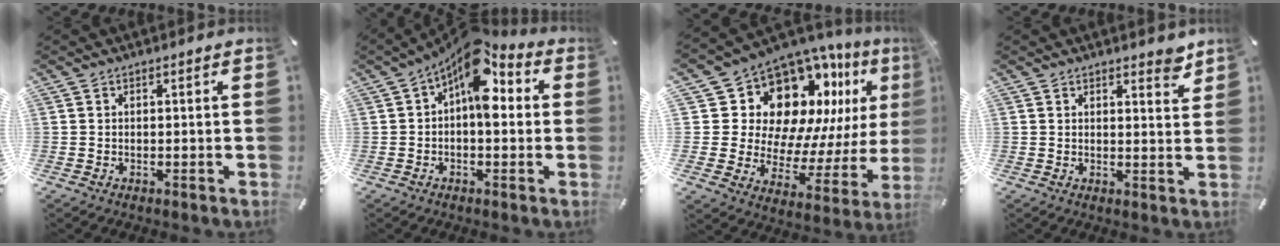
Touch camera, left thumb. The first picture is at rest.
{"total": 10.7, "force": [3.9, 5.2, 8.4], "torque": [-0.123, -0.034, 0.067]}
{"total": 17.4, "force": [10.5, 10.9, 8.6], "torque": [-0.149, -0.107, 0.195]}
{"total": 3.7, "force": [3.2, 1.4, 1.2], "torque": [0.002, -0.025, 0.053]}